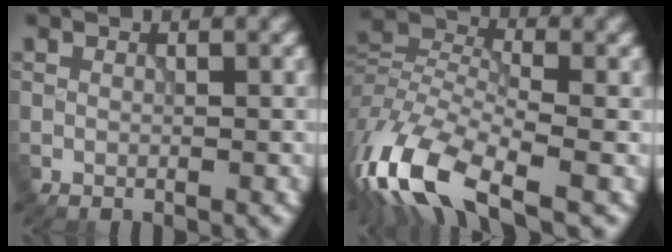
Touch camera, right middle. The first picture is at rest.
{"total": 13.3, "force": [-6.1, 5.8, 10.3], "torque": [-0.226, -0.009, -0.126]}